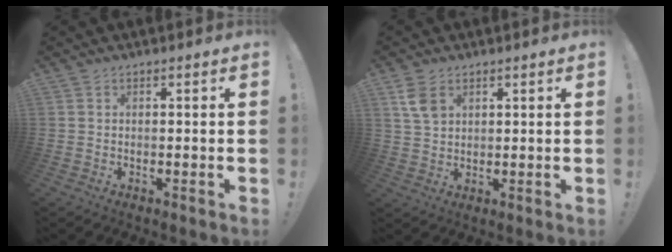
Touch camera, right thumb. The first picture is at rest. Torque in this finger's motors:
{"motor_torque": [-0.02, 0.06, -0.01, 0.19, 0.02]}